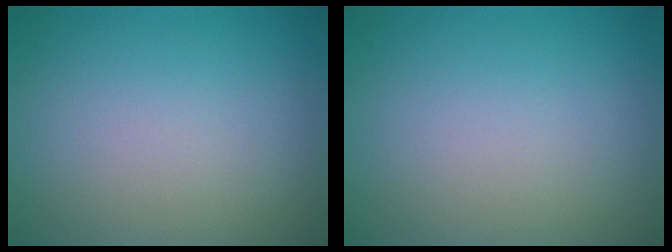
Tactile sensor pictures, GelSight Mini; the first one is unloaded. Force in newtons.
{"total": 0.0}